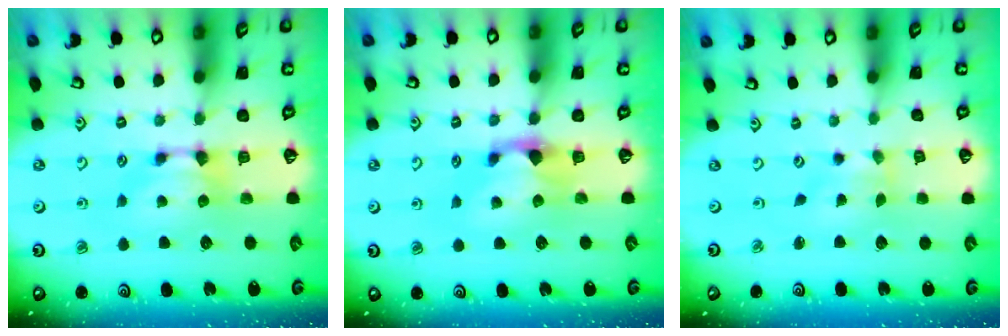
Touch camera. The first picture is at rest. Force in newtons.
{"total": 1.3, "press": 0.6, "slide": 1.2}
{"total": 2.7, "press": 2.6, "slide": 1.0}